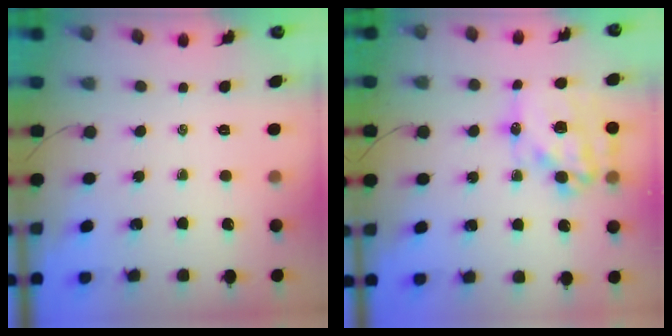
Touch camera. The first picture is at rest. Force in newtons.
{"total": 19.6, "press": 19.1, "slide": 4.3}